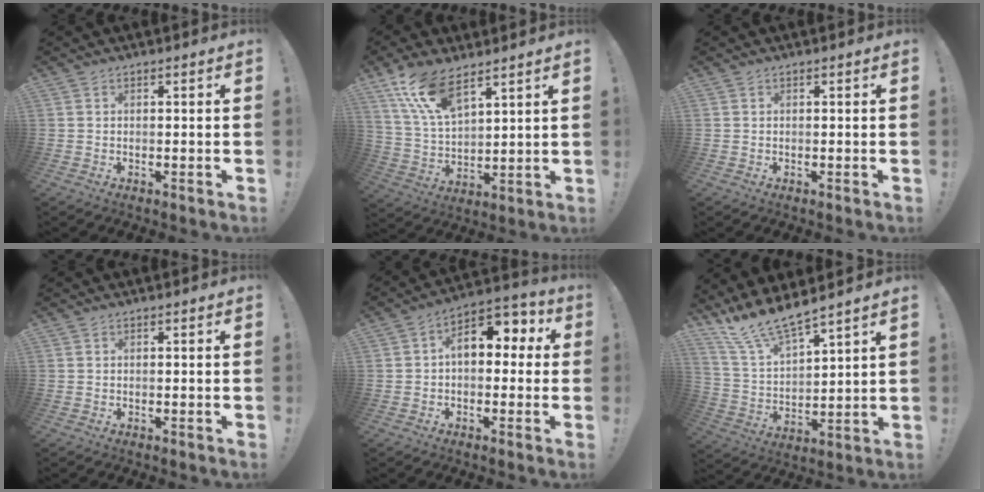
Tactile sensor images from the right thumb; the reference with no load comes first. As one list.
[{"total": 13.2, "force": [9.4, 5.0, 7.9], "torque": [-0.162, -0.043, 0.177]}, {"total": 0.0}, {"total": 0.0}, {"total": 10.3, "force": [2.3, 6.7, 7.4], "torque": [-0.103, 0.003, 0.046]}, {"total": 11.9, "force": [11.0, 1.2, 4.4], "torque": [-0.108, -0.088, 0.198]}]